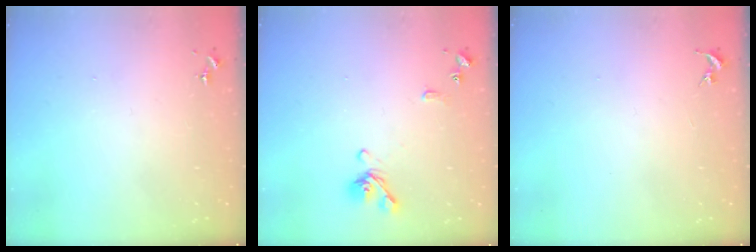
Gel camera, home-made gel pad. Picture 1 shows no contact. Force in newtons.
{"total": 10.1, "press": 10.0, "slide": 1.4}
{"total": 0.0}